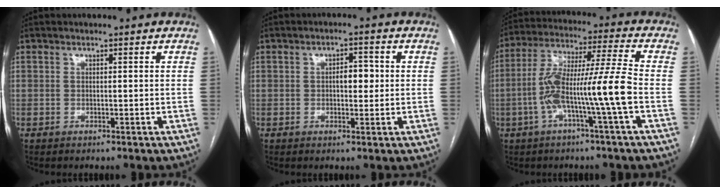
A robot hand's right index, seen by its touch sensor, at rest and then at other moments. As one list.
[{"total": 3.4, "force": [0.2, 1.6, 2.9], "torque": [-0.044, 0.008, 0.003]}, {"total": 12.5, "force": [-3.5, -0.8, 12.0], "torque": [-0.236, 0.019, -0.068]}]